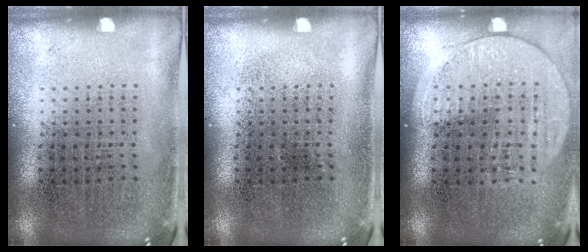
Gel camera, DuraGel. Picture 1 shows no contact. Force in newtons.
{"total": 0.0}
{"total": 1.5, "press": 1.4, "slide": 0.5}